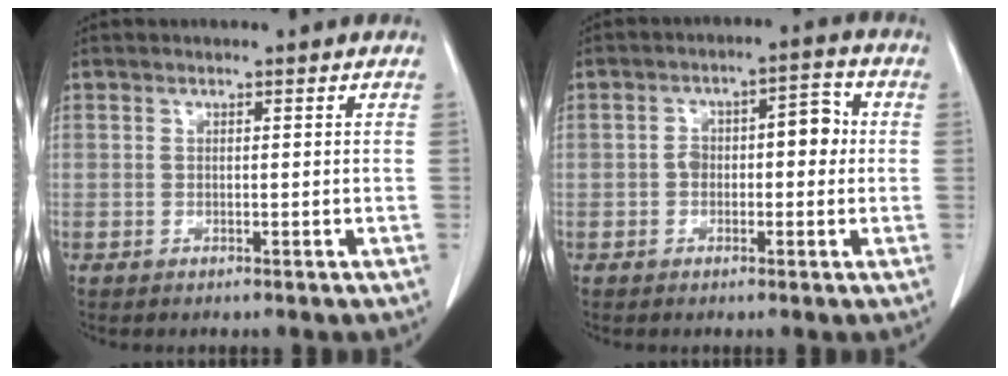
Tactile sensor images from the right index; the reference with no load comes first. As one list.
[{"total": 6.4, "force": [0.0, 3.3, 5.5], "torque": [-0.084, 0.039, -0.001]}]